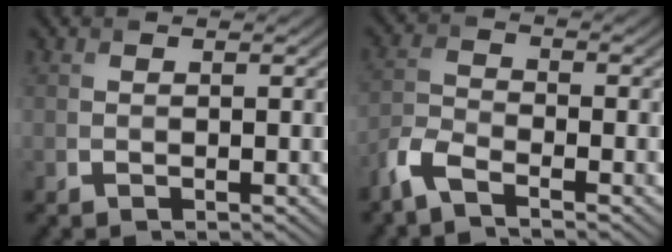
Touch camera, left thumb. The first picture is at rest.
{"total": 4.3, "force": [-3.4, 1.2, 2.5], "torque": [-0.063, -0.008, -0.086]}